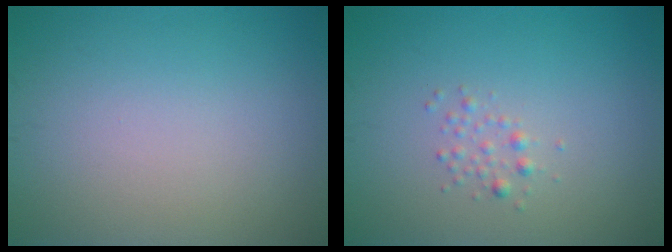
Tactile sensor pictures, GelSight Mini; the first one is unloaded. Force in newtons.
{"total": 1.1, "press": 1.1, "slide": 0.0}